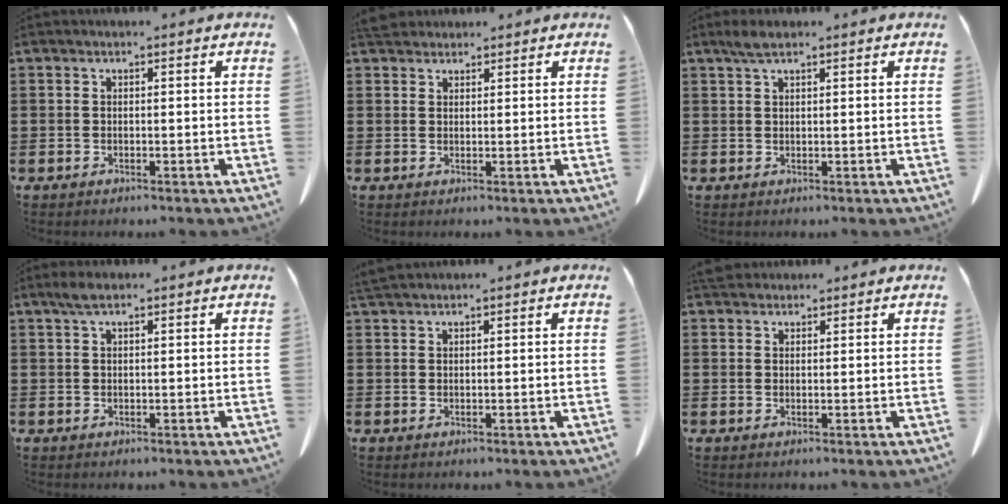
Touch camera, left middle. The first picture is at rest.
{"total": 3.2, "force": [2.8, 1.1, 1.0], "torque": [-0.029, -0.002, 0.055]}
{"total": 2.4, "force": [1.5, 0.6, 1.8], "torque": [-0.038, 0.001, 0.028]}
{"total": 2.2, "force": [1.3, 0.6, 1.7], "torque": [-0.036, 0.001, 0.023]}
{"total": 1.7, "force": [1.6, 0.1, 0.6], "torque": [-0.016, -0.002, 0.032]}
{"total": 2.8, "force": [2.4, 1.1, 0.9], "torque": [-0.027, 0.002, 0.049]}